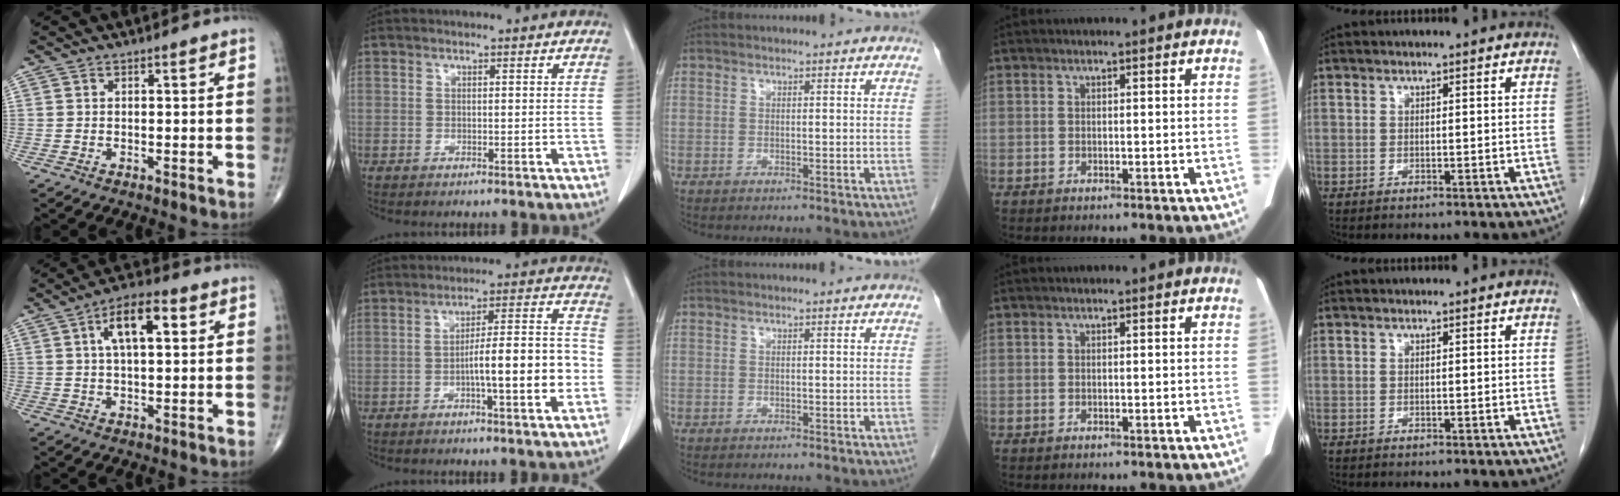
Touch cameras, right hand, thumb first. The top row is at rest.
{"thumb": {"total": 9.9, "force": [2.9, 4.3, 8.5], "torque": [-0.132, 0.013, 0.040]}, "index": {"total": 11.0, "force": [-2.9, 1.2, 10.5], "torque": [-0.162, 0.021, -0.044]}}